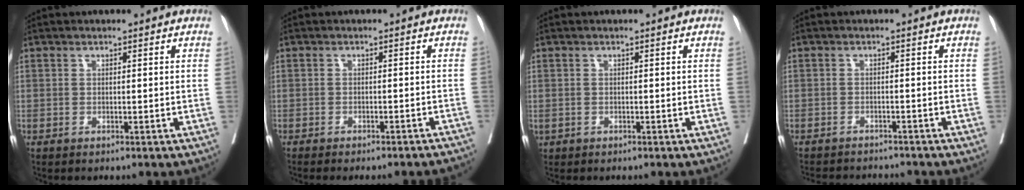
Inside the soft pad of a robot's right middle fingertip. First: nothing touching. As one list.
[{"total": 10.0, "force": [-9.2, 1.5, 3.4], "torque": [-0.030, -0.009, -0.101]}, {"total": 0.7, "force": [-0.2, 0.6, 0.3], "torque": [-0.008, 0.003, 0.002]}, {"total": 7.6, "force": [-7.3, 1.4, 1.5], "torque": [-0.020, 0.000, -0.097]}]